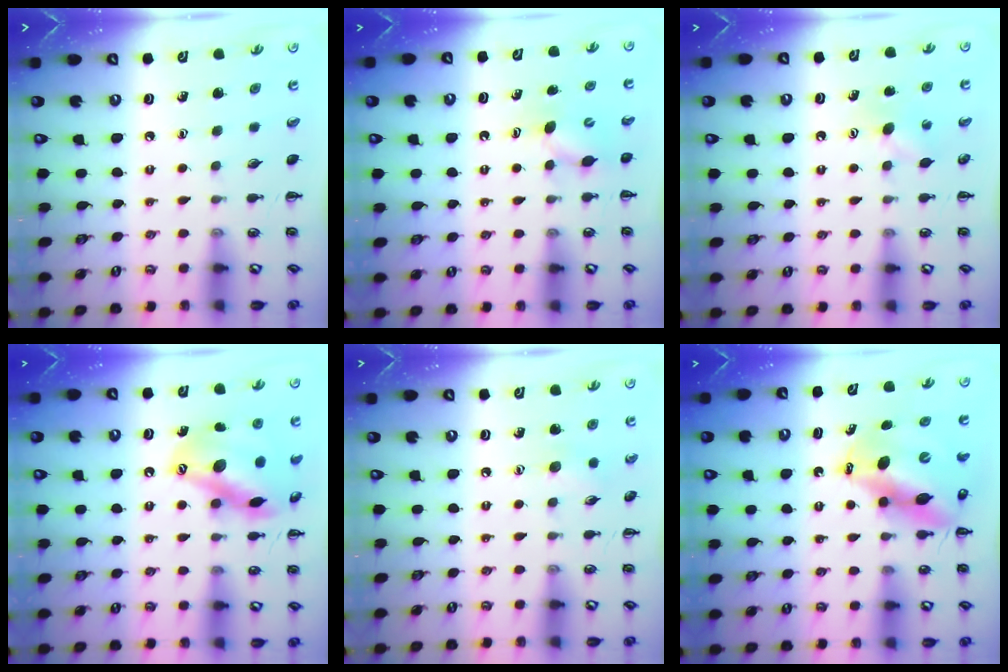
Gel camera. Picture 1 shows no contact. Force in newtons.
{"total": 4.6, "press": 4.6, "slide": 0.4}
{"total": 4.9, "press": 4.7, "slide": 1.3}
{"total": 16.1, "press": 16.1, "slide": 1.3}
{"total": 5.3, "press": 5.2, "slide": 1.3}
{"total": 13.0, "press": 12.5, "slide": 3.3}